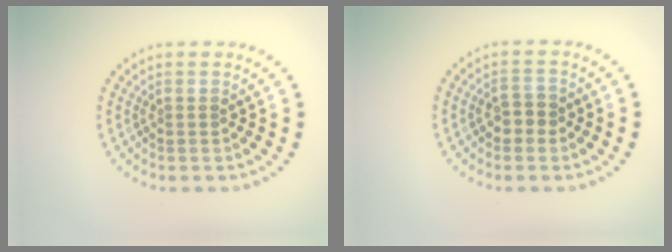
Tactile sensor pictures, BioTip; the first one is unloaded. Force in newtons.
{"total": 1.9, "press": 1.8, "slide": 0.5}